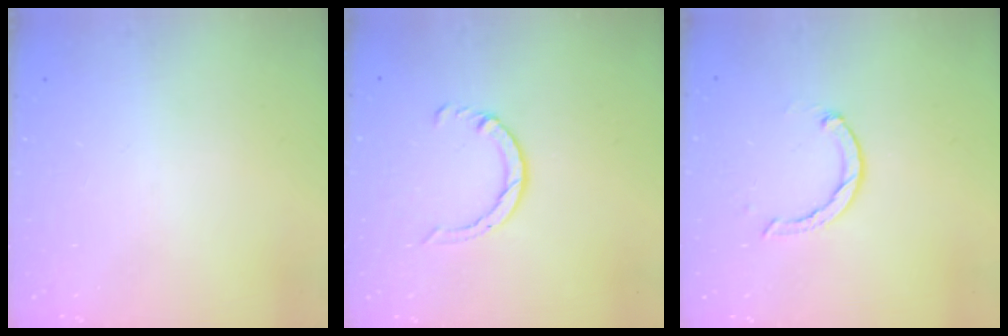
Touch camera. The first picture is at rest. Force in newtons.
{"total": 4.7, "press": 4.7, "slide": 0.4}
{"total": 2.4, "press": 2.4, "slide": 0.1}